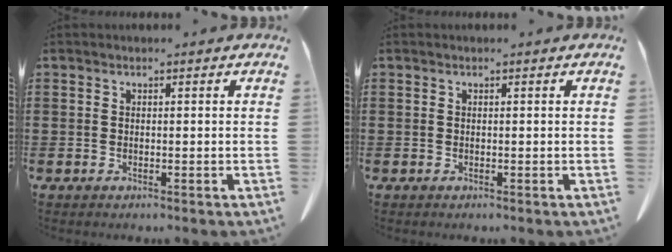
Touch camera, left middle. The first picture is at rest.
{"total": 0.0}